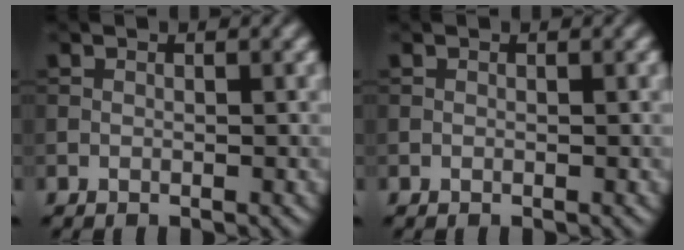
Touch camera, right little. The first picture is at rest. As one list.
[{"total": 0.0}]